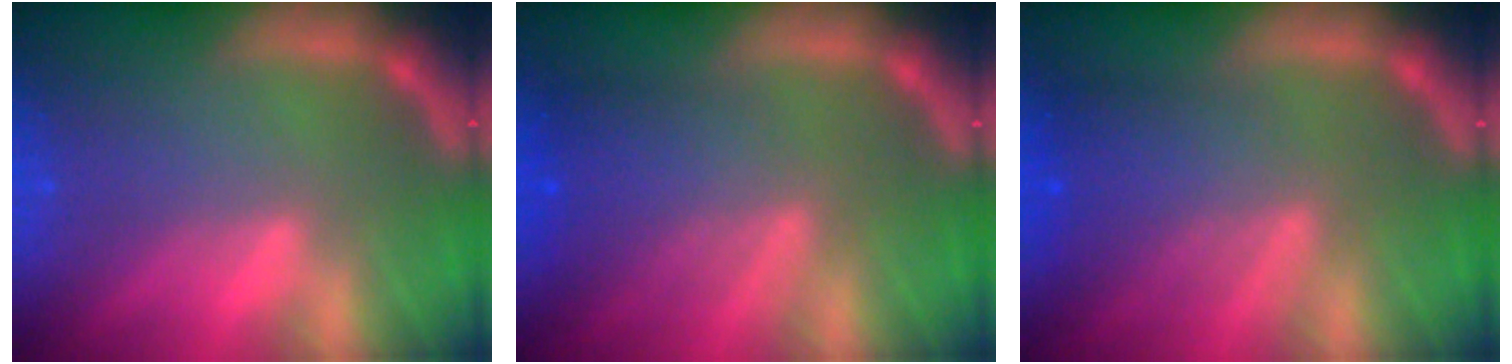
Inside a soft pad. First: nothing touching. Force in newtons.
{"total": 6.1}
{"total": 6.1}